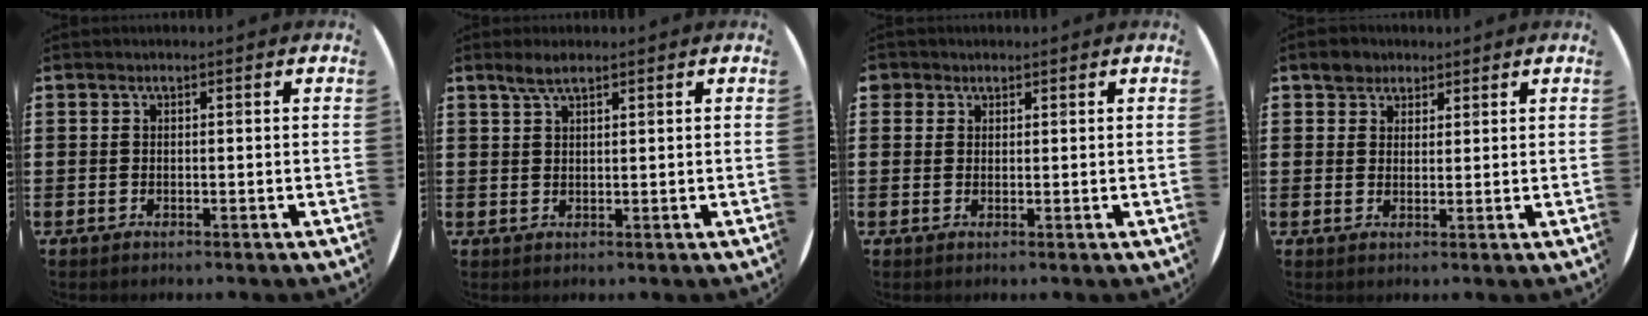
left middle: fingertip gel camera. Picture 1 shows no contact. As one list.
[{"total": 2.4, "force": [1.9, 0.5, 1.4], "torque": [-0.030, 0.004, 0.034]}, {"total": 1.4, "force": [1.1, 0.9, 0.0], "torque": [0.007, 0.001, 0.021]}, {"total": 2.7, "force": [2.1, 1.7, 0.0], "torque": [0.009, 0.004, 0.038]}]